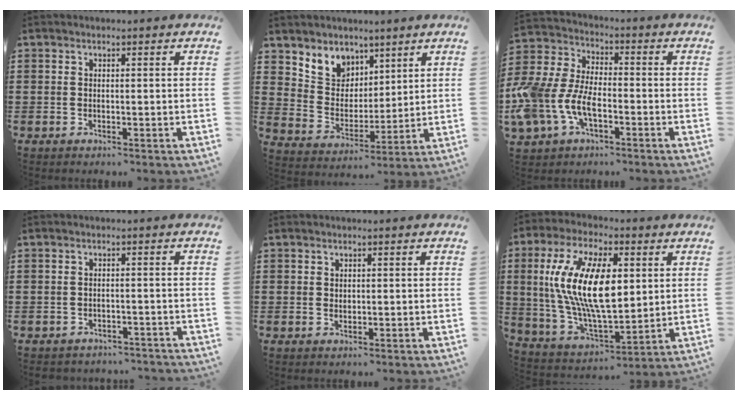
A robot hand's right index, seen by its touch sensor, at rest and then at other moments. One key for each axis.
{"total": 6.7, "fx": 4.6, "fy": 4.9, "fz": -0.2, "tx": -0.042, "ty": -0.023, "tz": 0.088}
{"total": 8.1, "fx": -3.4, "fy": 4.8, "fz": 5.7, "tx": -0.173, "ty": -0.014, "tz": -0.078}
{"total": 2.0, "fx": -1.9, "fy": 0.3, "fz": -0.1, "tx": -0.006, "ty": 0.000, "tz": -0.044}
{"total": 0.7, "fx": 0.4, "fy": 0.5, "fz": 0.0, "tx": -0.001, "ty": 0.004, "tz": 0.008}
{"total": 15.9, "fx": 2.8, "fy": 7.0, "fz": 13.9, "tx": -0.296, "ty": 0.001, "tz": 0.050}